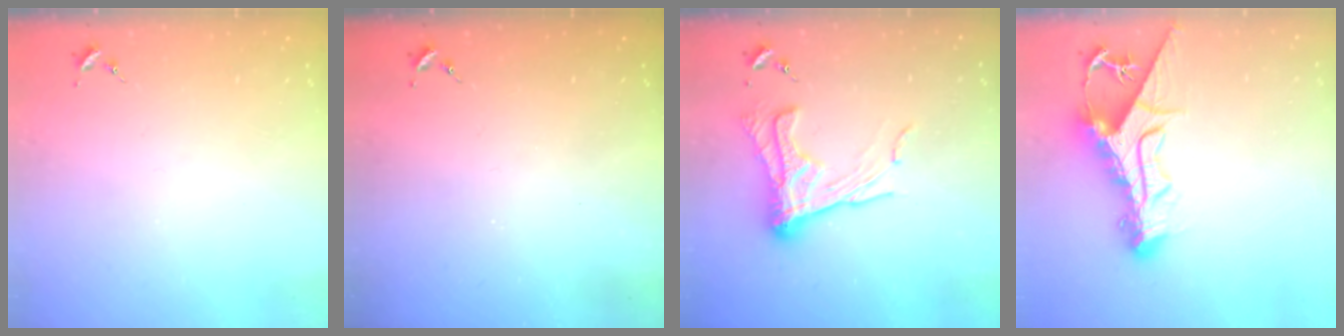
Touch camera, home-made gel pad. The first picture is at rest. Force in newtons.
{"total": 0.0}
{"total": 15.5, "press": 15.5, "slide": 0.8}
{"total": 14.2, "press": 14.1, "slide": 1.3}